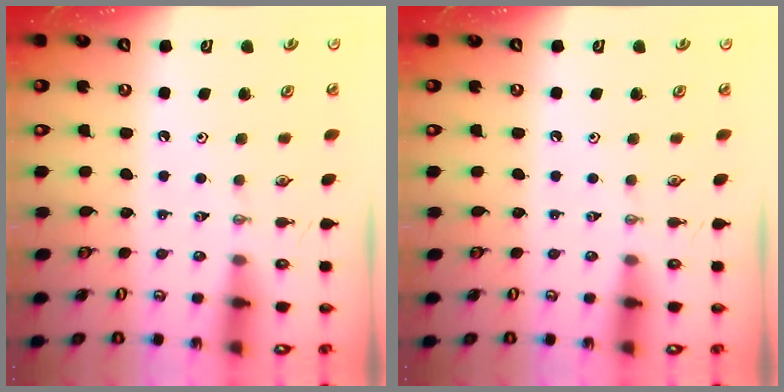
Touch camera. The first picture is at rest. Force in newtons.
{"total": 0.0}